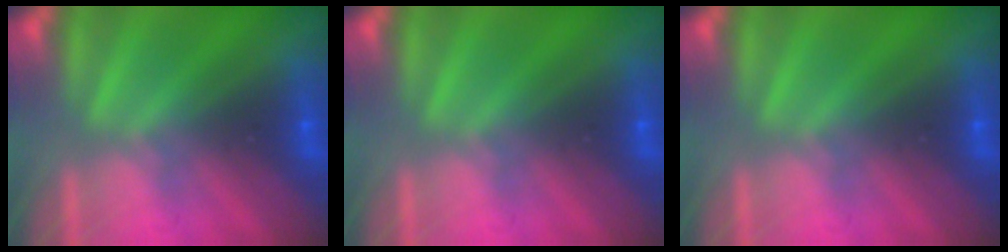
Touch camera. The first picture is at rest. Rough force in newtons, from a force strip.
{"total": 0.0}
{"total": 0.0}